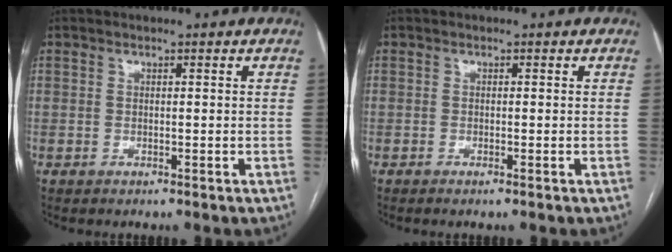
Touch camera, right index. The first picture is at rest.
{"total": 0.7, "force": [-0.5, -0.1, 0.5], "torque": [-0.011, 0.000, -0.008]}